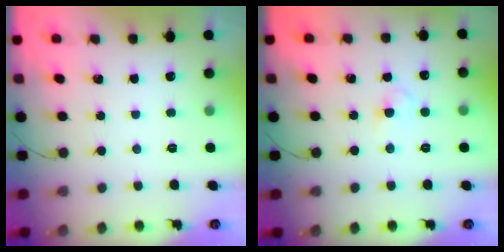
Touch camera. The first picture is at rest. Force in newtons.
{"total": 2.0, "press": 1.8, "slide": 0.9}